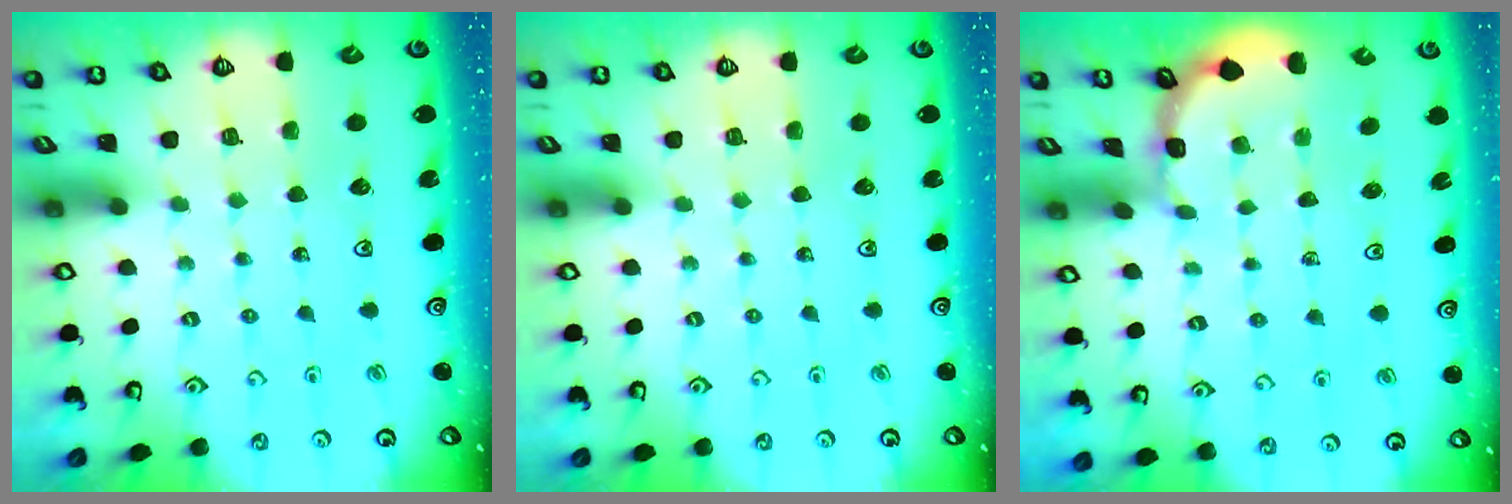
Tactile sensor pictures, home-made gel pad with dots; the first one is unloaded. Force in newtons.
{"total": 0.0}
{"total": 1.5, "press": 1.5, "slide": 0.1}